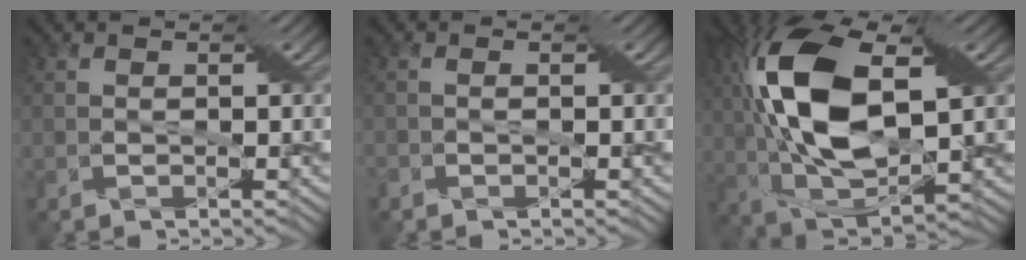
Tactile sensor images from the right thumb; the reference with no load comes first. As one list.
[{"total": 0.9, "force": [-0.7, 0.4, 0.3], "torque": [-0.003, 0.003, -0.012]}, {"total": 16.0, "force": [2.9, 7.4, 13.9], "torque": [-0.302, 0.014, 0.047]}]